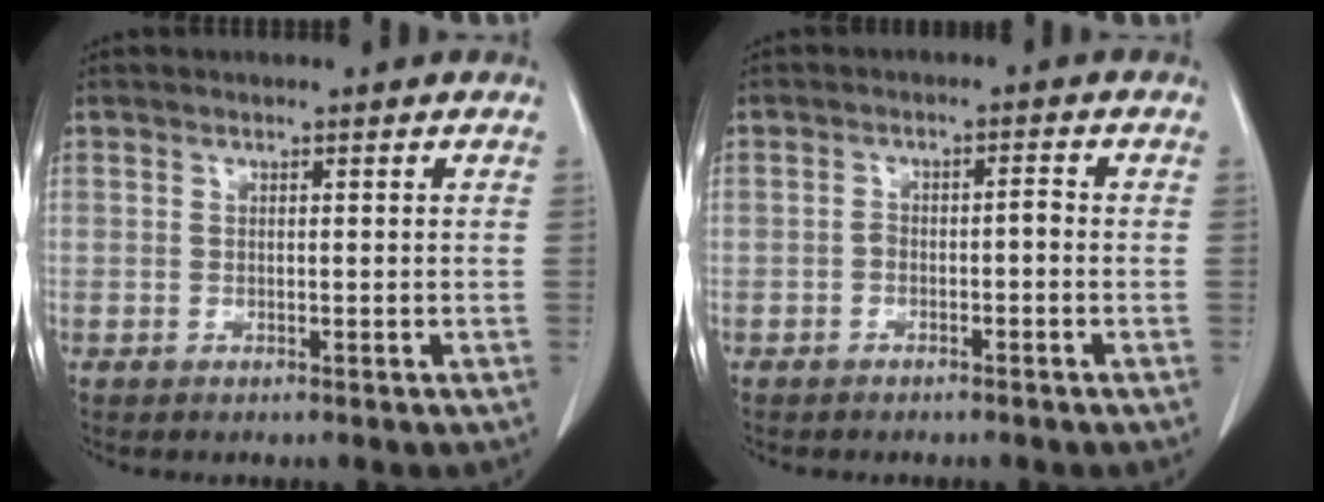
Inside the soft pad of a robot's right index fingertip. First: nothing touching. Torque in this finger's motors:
{"motor_torque": [0.19, -0.06, 0.00, 0.00]}